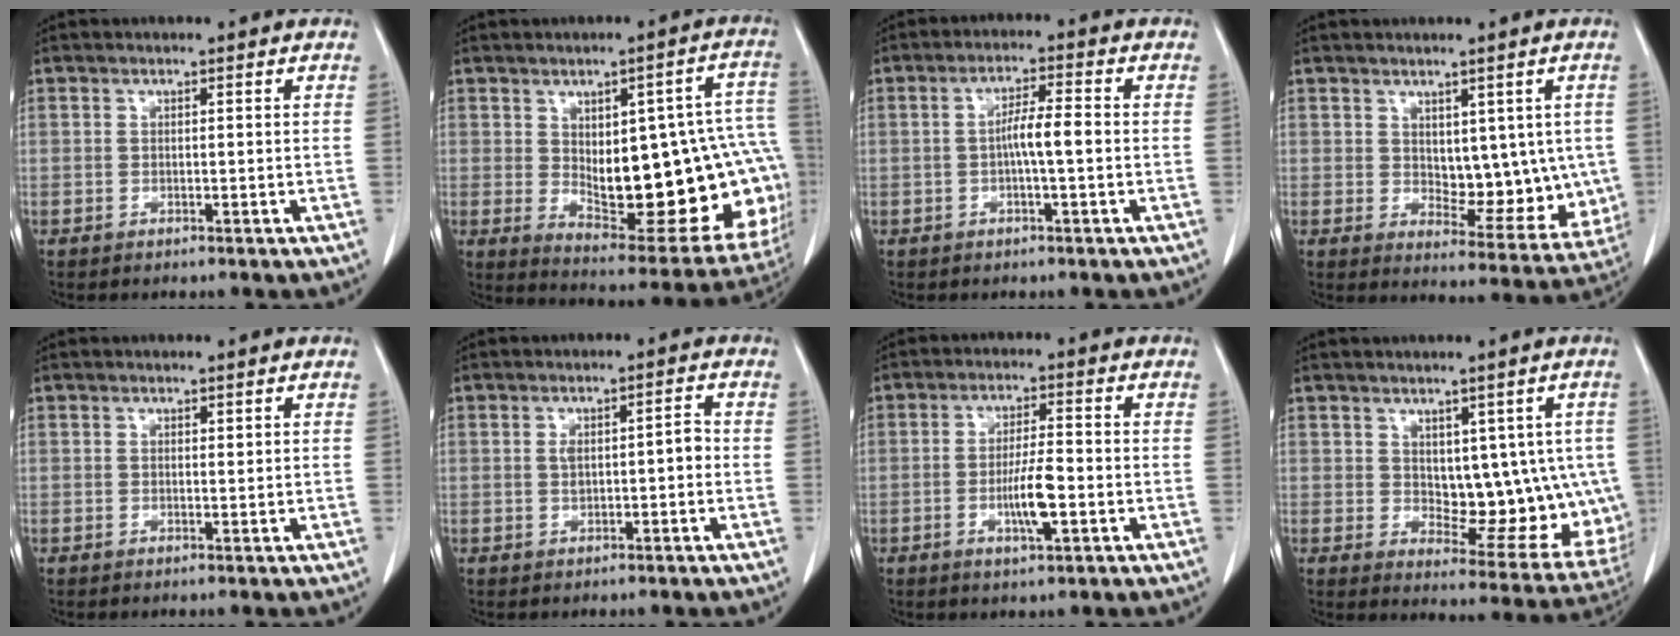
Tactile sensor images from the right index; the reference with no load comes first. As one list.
[{"total": 24.7, "force": [-1.5, 8.9, 23.0], "torque": [-0.216, 0.022, 0.012]}, {"total": 4.4, "force": [-0.6, 0.3, 4.4], "torque": [-0.080, 0.008, -0.010]}, {"total": 9.6, "force": [1.0, 5.4, 7.8], "torque": [-0.083, -0.003, 0.031]}, {"total": 0.0}, {"total": 3.3, "force": [-0.1, 1.3, 3.1], "torque": [-0.053, 0.015, 0.004]}, {"total": 5.9, "force": [-1.7, 0.8, 5.6], "torque": [-0.104, -0.003, -0.026]}, {"total": 12.7, "force": [1.2, 7.1, 10.5], "torque": [-0.111, 0.004, 0.037]}]